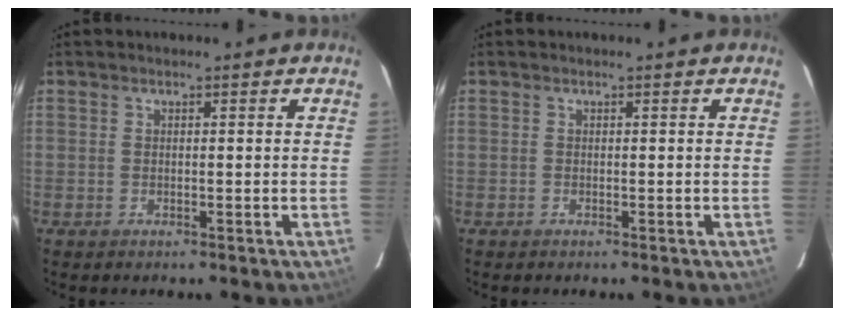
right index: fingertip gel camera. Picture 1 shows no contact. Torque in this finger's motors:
{"motor_torque": [0.29, -0.13, 0.03, 0.01]}